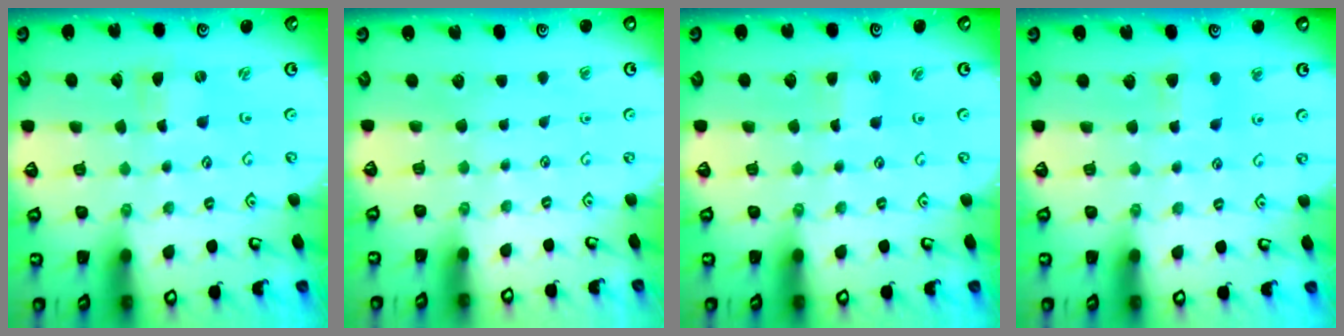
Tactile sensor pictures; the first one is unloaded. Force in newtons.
{"total": 0.0}
{"total": 1.9, "press": 1.8, "slide": 0.3}
{"total": 5.9, "press": 5.9, "slide": 0.8}